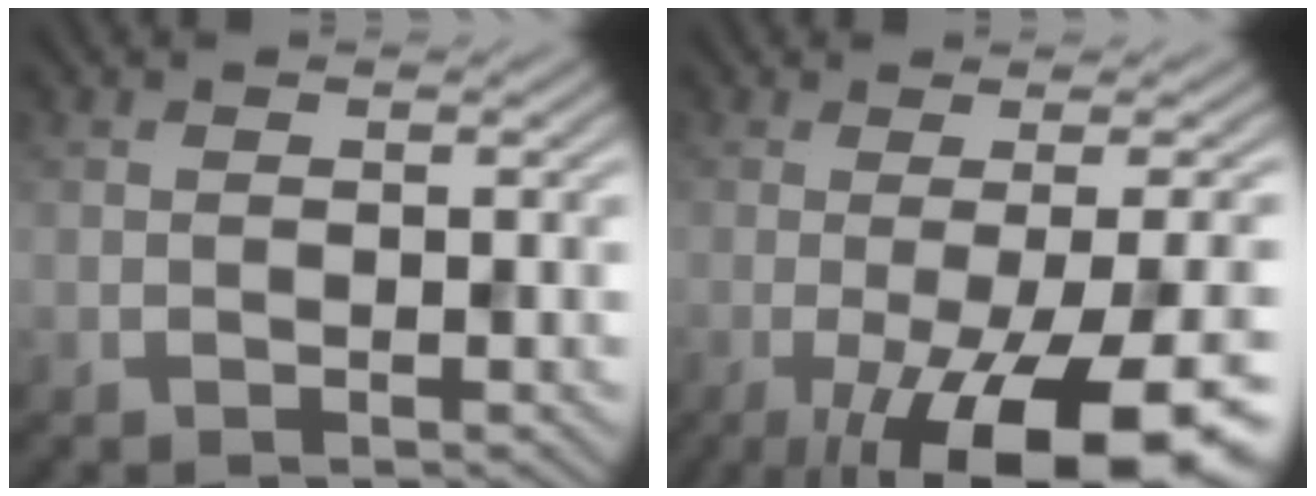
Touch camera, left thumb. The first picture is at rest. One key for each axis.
{"total": 14.6, "fx": -5.3, "fy": 3.8, "fz": 13.1, "tx": -0.145, "ty": 0.000, "tz": -0.077}